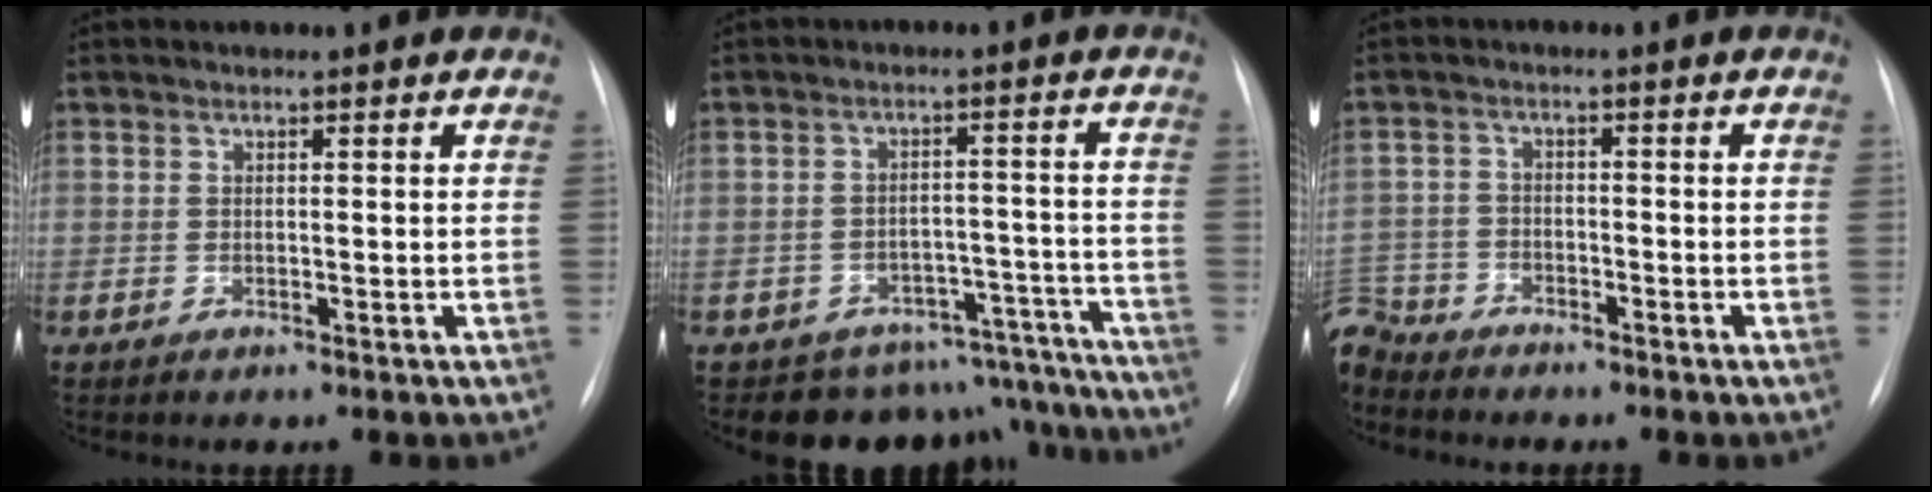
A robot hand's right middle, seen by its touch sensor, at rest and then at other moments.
{"total": 13.6, "force": [-12.5, 5.2, 0.0], "torque": [0.030, 0.058, -0.149]}
{"total": 6.6, "force": [-6.1, 2.7, 0.2], "torque": [-0.006, 0.000, -0.119]}